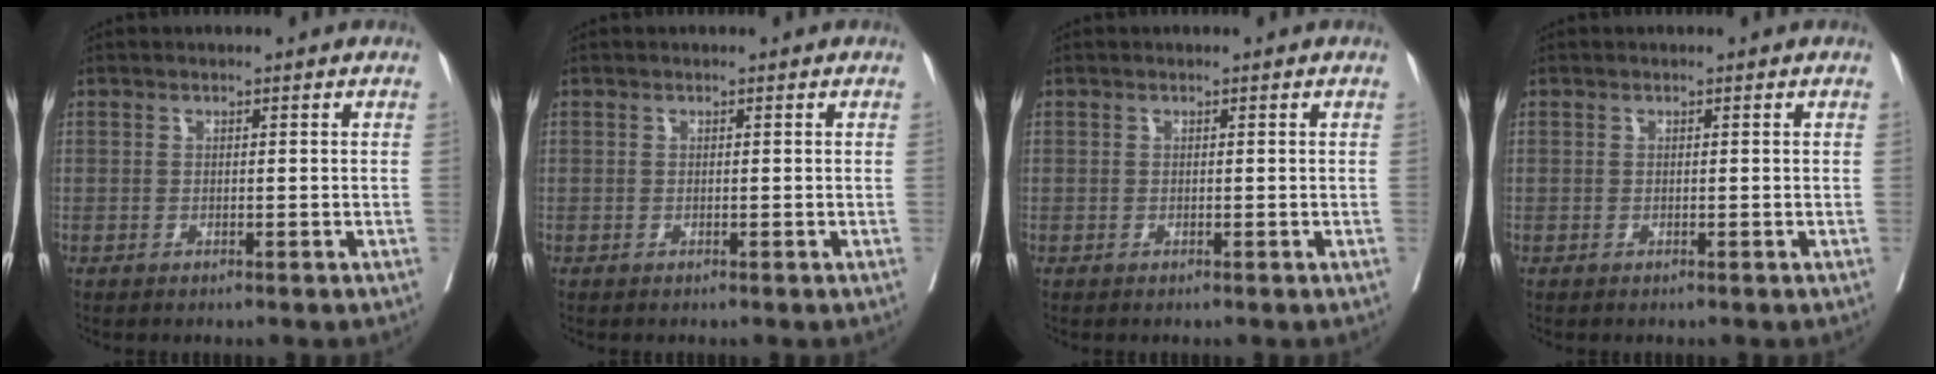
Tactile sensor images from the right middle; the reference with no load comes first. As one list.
[{"total": 0.0}, {"total": 0.0}, {"total": 0.0}]